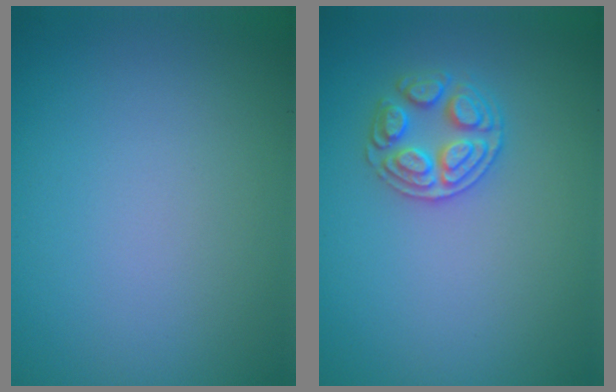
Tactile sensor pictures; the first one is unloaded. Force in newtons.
{"total": 2.7, "press": 2.7, "slide": 0.3}